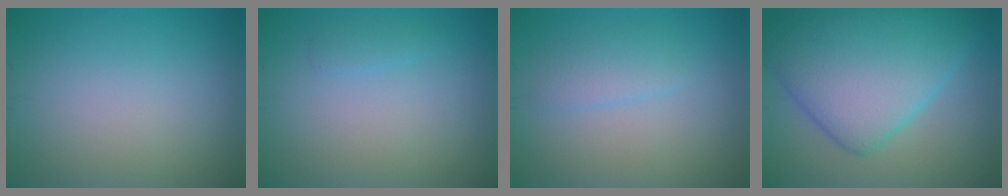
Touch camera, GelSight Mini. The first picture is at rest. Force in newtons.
{"total": 0.8, "press": 0.8, "slide": 0.0}
{"total": 1.8, "press": 1.8, "slide": 0.0}
{"total": 10.1, "press": 10.1, "slide": 0.2}